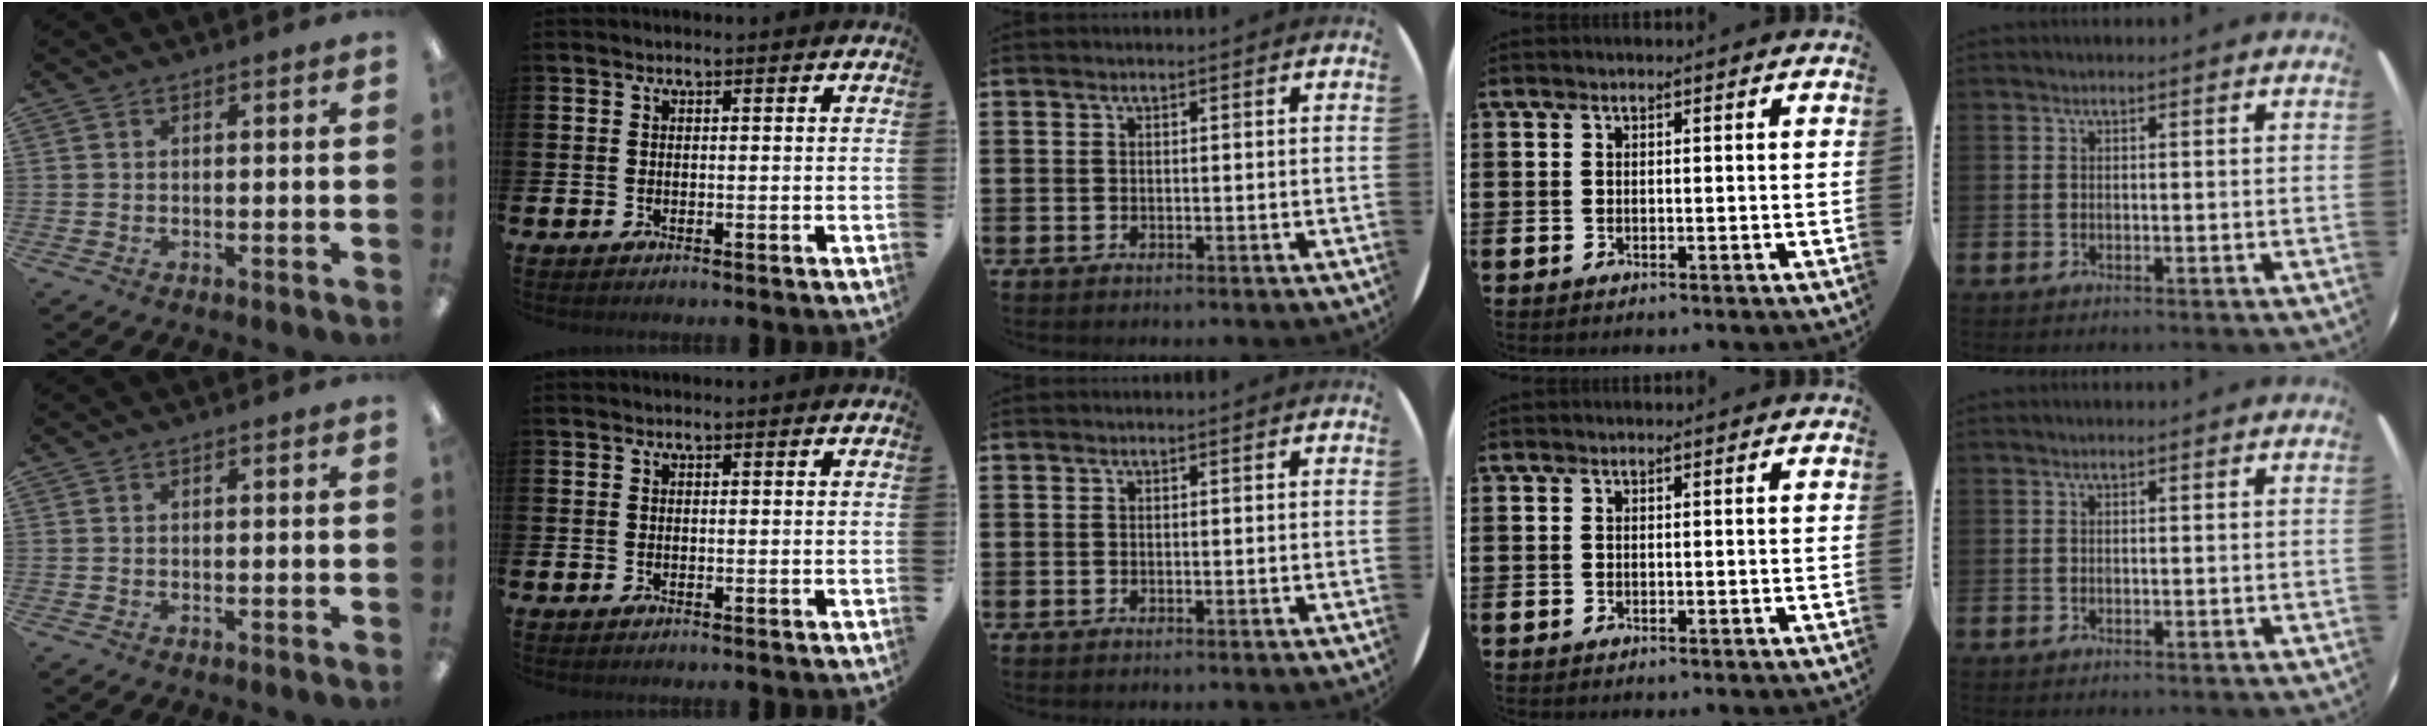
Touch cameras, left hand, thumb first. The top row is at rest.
{}